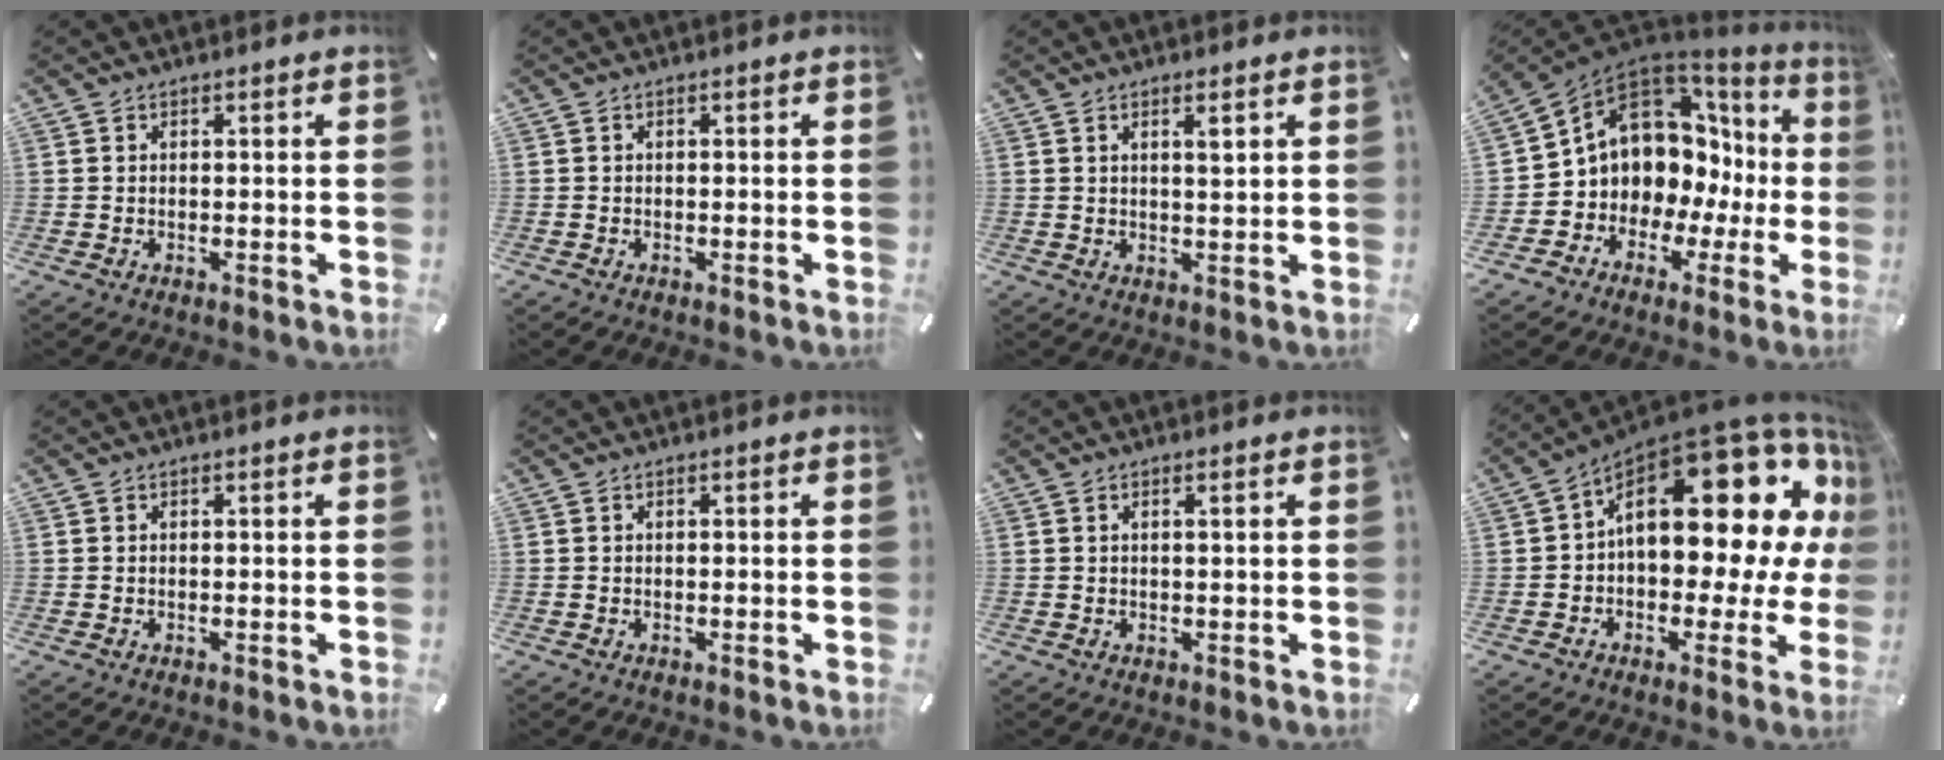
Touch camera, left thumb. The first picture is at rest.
{"total": 0.6, "force": [-0.5, 0.2, 0.4], "torque": [-0.009, -0.001, -0.009]}
{"total": 2.9, "force": [1.1, 0.3, 2.6], "torque": [-0.055, 0.000, 0.017]}
{"total": 10.6, "force": [3.9, 8.8, 4.5], "torque": [-0.081, -0.053, 0.075]}
{"total": 0.0}
{"total": 0.0}
{"total": 1.4, "force": [0.3, 0.1, 1.4], "torque": [-0.026, -0.003, 0.004]}
{"total": 24.3, "force": [7.6, 12.2, 19.6], "torque": [-0.252, -0.072, 0.127]}